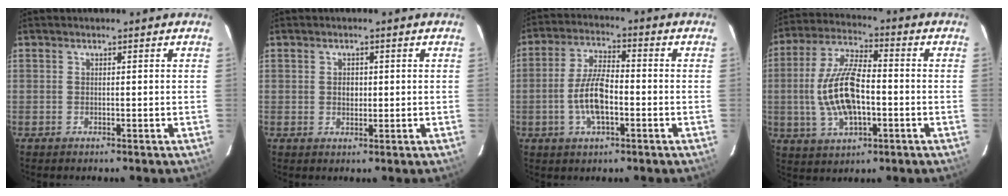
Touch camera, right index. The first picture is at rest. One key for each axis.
{"total": 1.8, "fx": 0.2, "fy": 1.6, "fz": 0.8, "tx": -0.013, "ty": 0.004, "tz": 0.003}
{"total": 8.5, "fx": -2.4, "fy": 3.2, "fz": 7.5, "tx": -0.154, "ty": 0.004, "tz": -0.044}
{"total": 13.8, "fx": -2.0, "fy": 5.9, "fz": 12.3, "tx": -0.258, "ty": 0.003, "tz": -0.032}